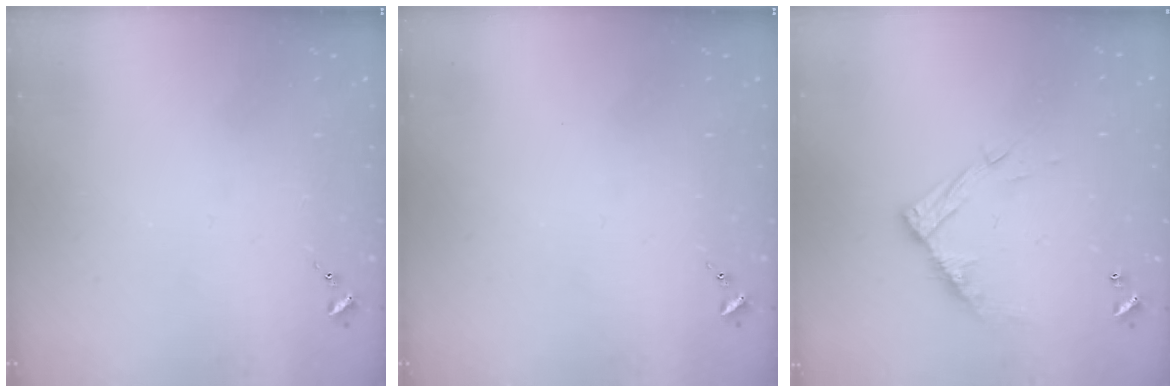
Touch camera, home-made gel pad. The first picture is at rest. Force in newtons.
{"total": 0.0}
{"total": 11.4, "press": 11.4, "slide": 0.7}